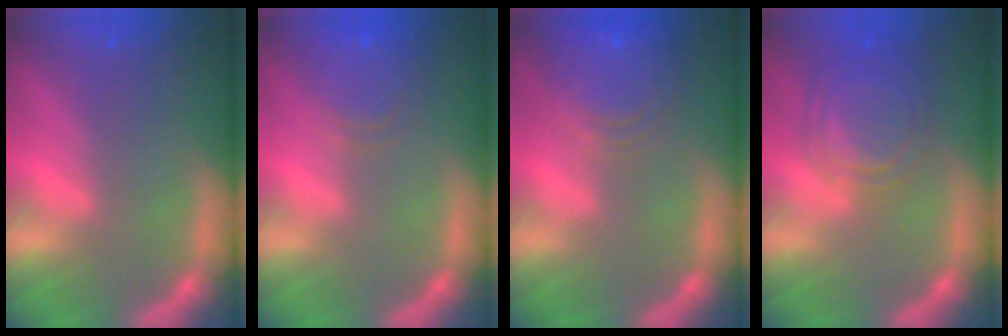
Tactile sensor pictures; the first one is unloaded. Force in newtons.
{"total": 4.6}
{"total": 7.5}
{"total": 7.0}